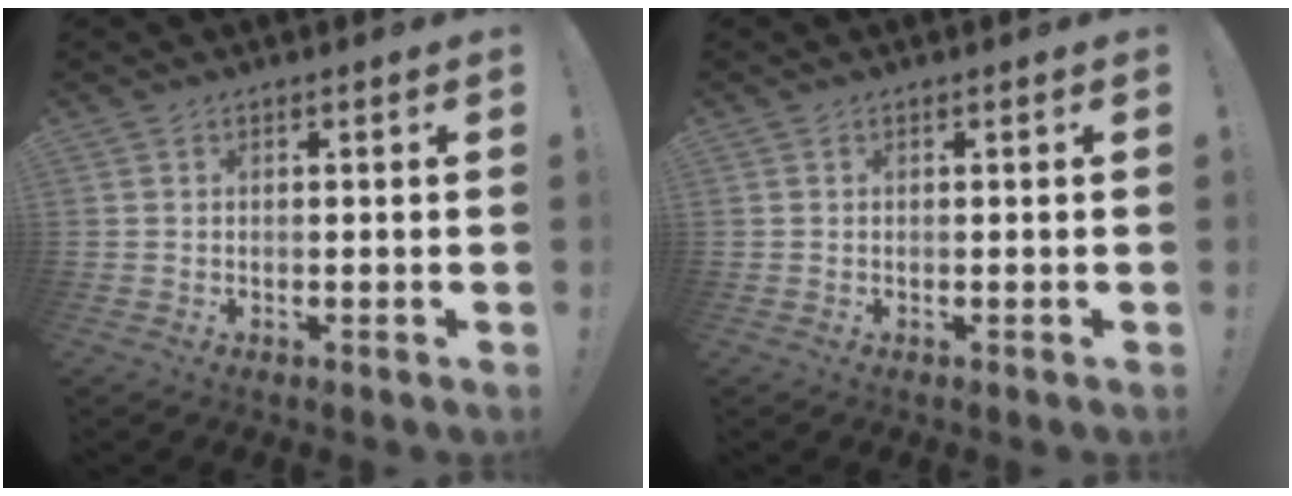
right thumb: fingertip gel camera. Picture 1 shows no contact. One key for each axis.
{"total": 0.0}